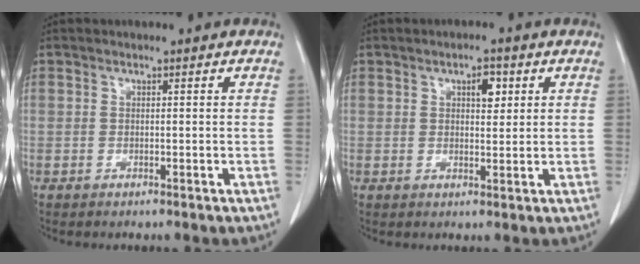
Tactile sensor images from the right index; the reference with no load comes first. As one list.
[{"total": 3.2, "force": [1.3, 1.4, 2.6], "torque": [-0.039, 0.001, 0.019]}]